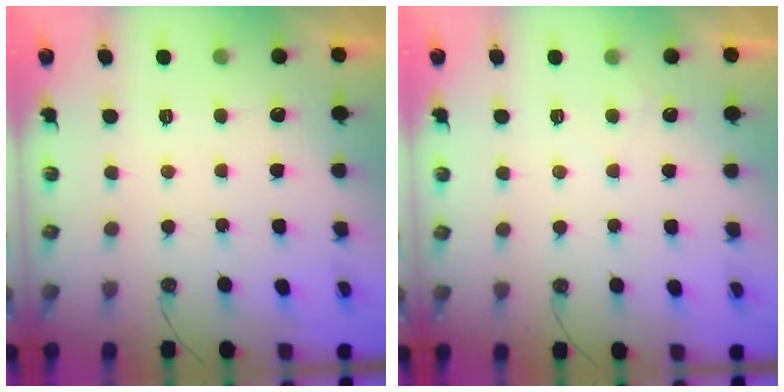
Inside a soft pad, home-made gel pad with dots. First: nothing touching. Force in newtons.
{"total": 2.2, "press": 2.2, "slide": 0.3}